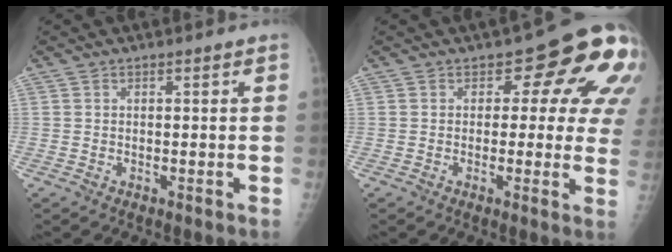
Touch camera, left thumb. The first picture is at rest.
{"total": 12.3, "force": [4.1, 6.7, 9.5], "torque": [-0.061, -0.014, 0.029]}